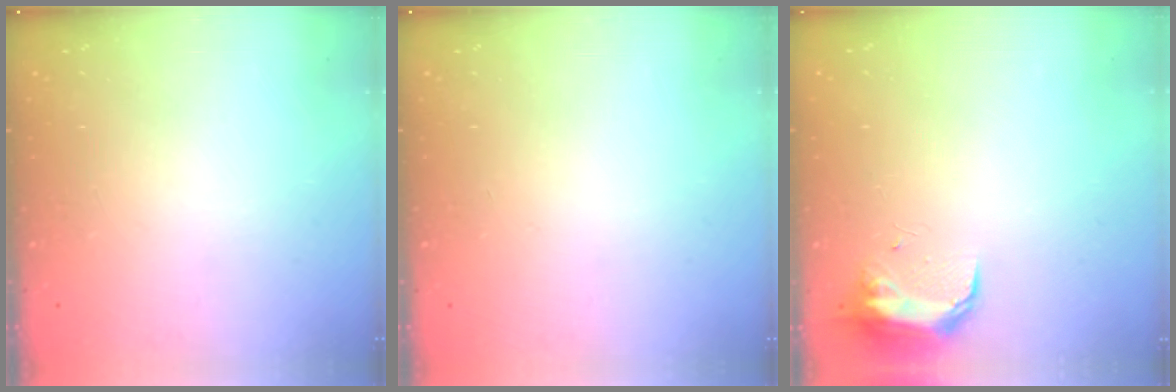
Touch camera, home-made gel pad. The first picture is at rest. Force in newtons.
{"total": 0.0}
{"total": 8.7, "press": 8.7, "slide": 0.6}